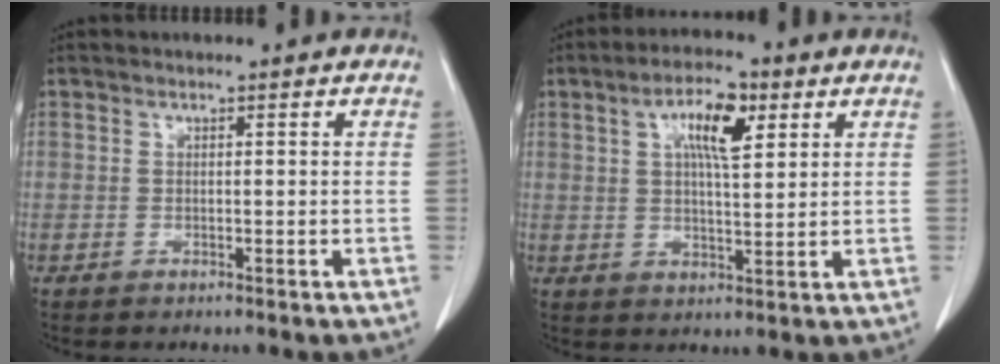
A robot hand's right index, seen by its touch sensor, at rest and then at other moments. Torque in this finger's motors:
{"motor_torque": [0.31, 0.15, 0.15, 0.10]}